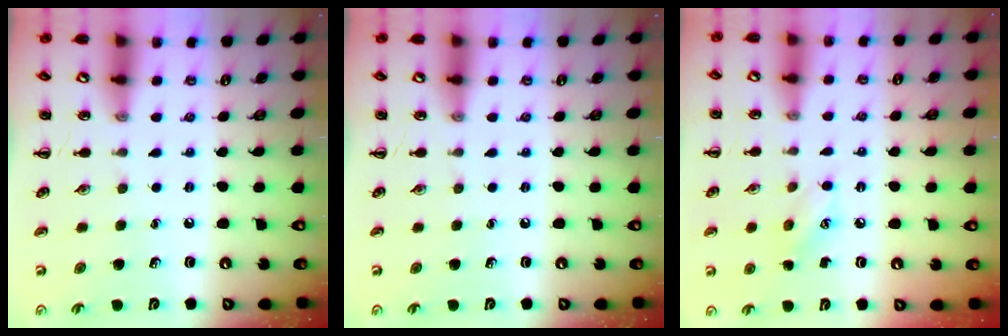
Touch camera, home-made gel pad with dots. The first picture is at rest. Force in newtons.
{"total": 0.0}
{"total": 5.8, "press": 5.7, "slide": 1.3}